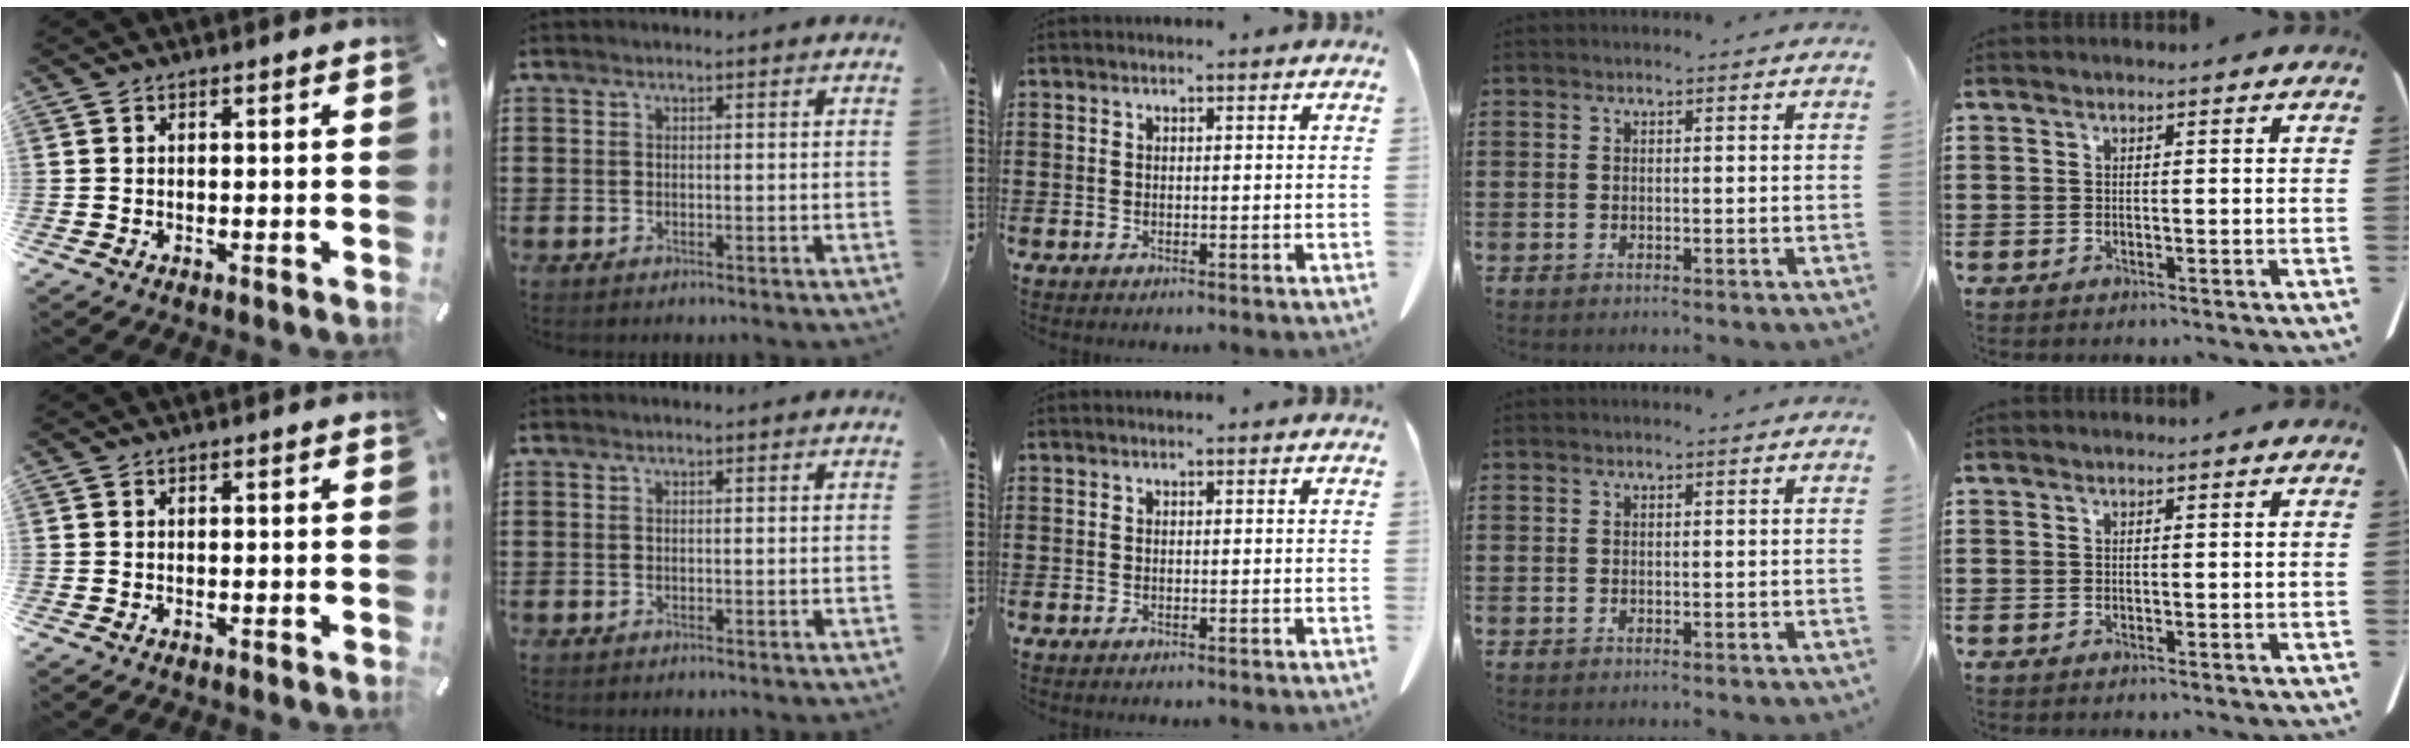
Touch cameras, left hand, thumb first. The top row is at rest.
{}